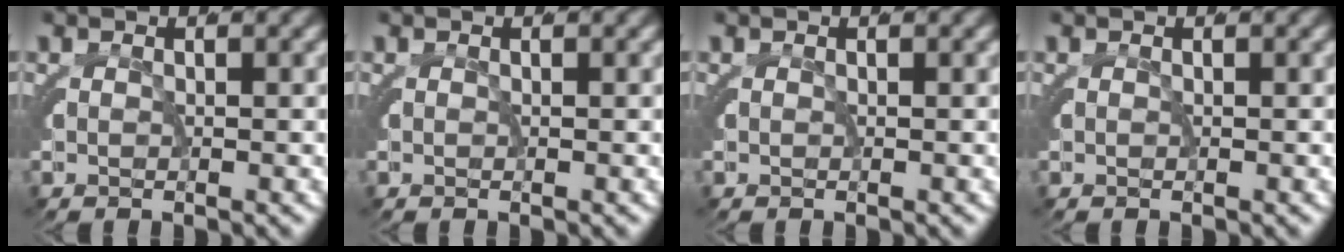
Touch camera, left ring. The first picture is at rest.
{"total": 0.0}
{"total": 0.0}
{"total": 0.0}